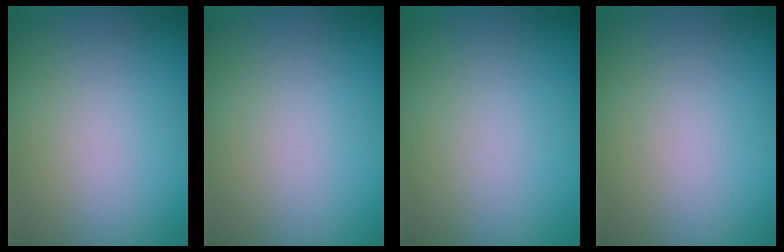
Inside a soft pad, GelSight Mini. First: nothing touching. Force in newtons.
{"total": 0.0}
{"total": 0.0}
{"total": 0.0}